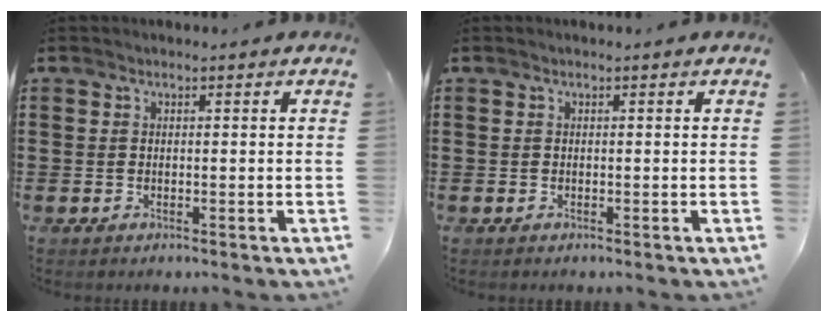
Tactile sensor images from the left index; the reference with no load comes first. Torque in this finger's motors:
{"motor_torque": [0.00, 0.00, 0.02, 0.00]}